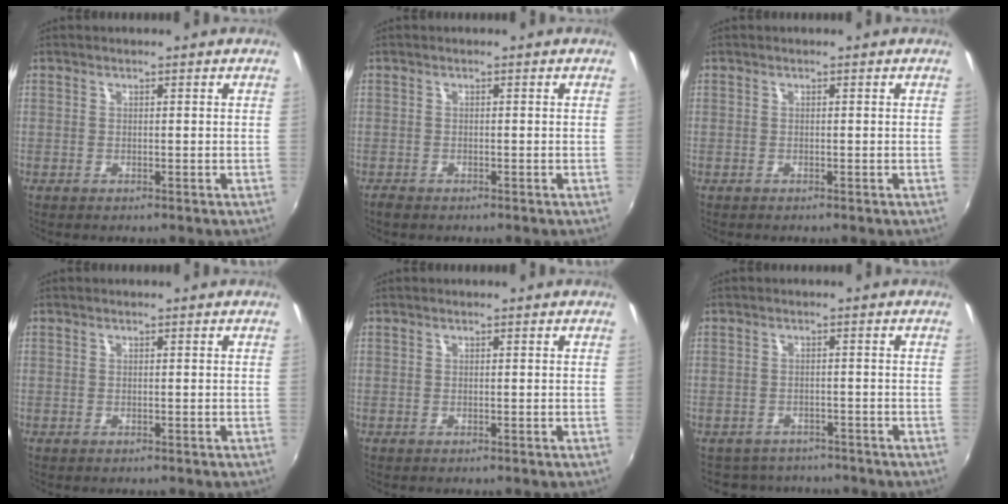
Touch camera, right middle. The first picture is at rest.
{"total": 1.5, "force": [-1.2, 0.6, 0.5], "torque": [-0.013, -0.006, -0.025]}
{"total": 0.0}
{"total": 0.0}
{"total": 0.0}
{"total": 6.4, "force": [-5.6, 2.9, 0.9], "torque": [-0.031, -0.005, -0.081]}